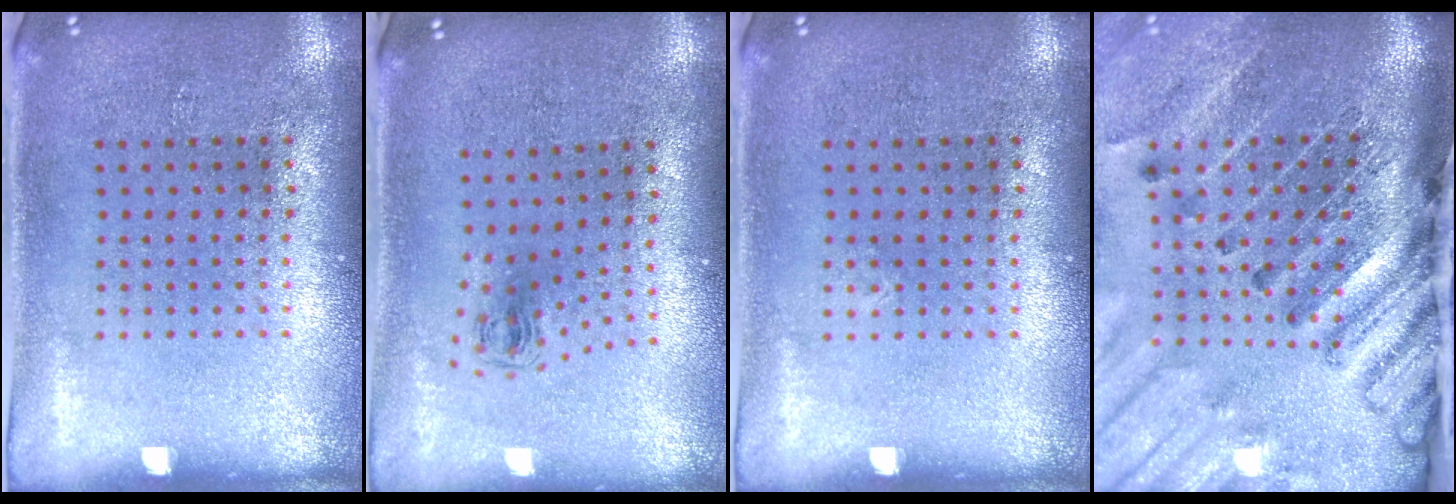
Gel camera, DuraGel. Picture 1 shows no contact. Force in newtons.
{"total": 0.6, "press": 0.3, "slide": 0.6}
{"total": 0.0}
{"total": 4.5, "press": 3.3, "slide": 3.0}